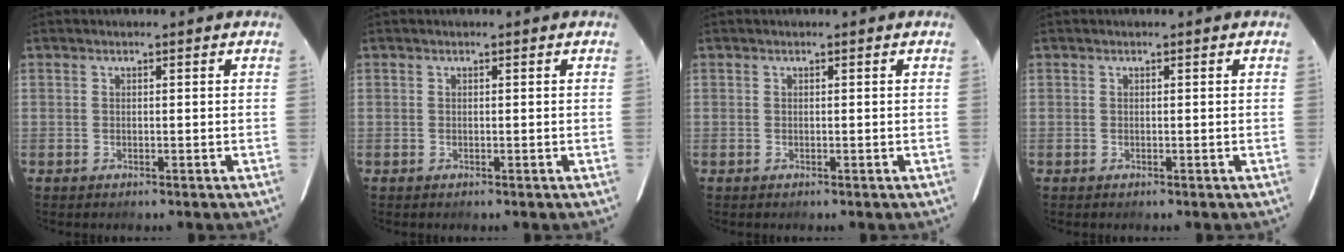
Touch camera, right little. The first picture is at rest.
{"total": 0.0}
{"total": 0.0}
{"total": 0.0}